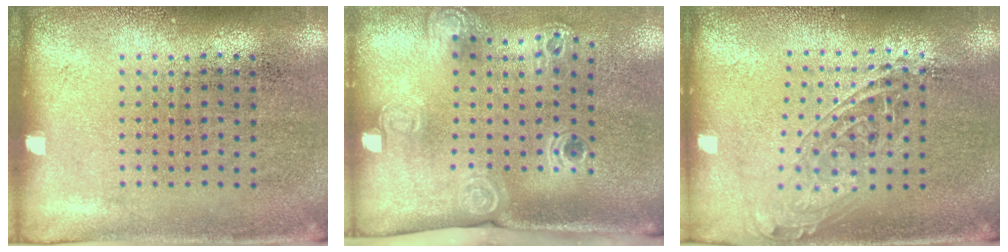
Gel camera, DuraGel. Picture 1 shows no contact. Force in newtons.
{"total": 2.3, "press": 1.6, "slide": 1.6}
{"total": 1.5, "press": 1.3, "slide": 0.9}